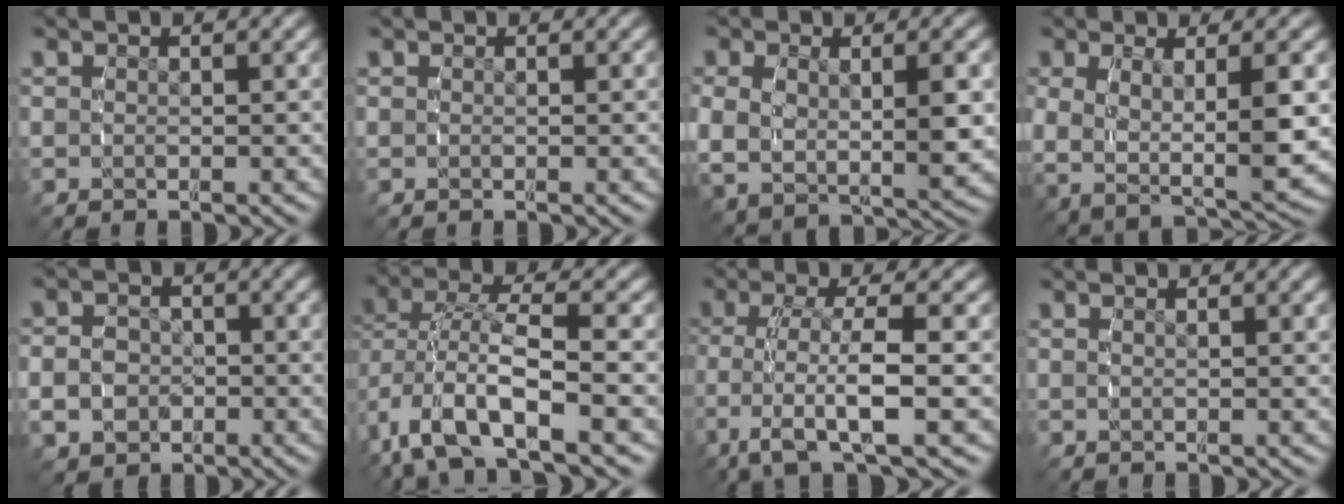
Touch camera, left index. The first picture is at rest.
{"total": 0.0}
{"total": 6.6, "force": [0.9, 4.6, 4.7], "torque": [-0.117, -0.016, 0.023]}
{"total": 8.9, "force": [0.6, 5.5, 7.0], "torque": [-0.147, -0.018, 0.013]}
{"total": 4.5, "force": [-1.1, 3.9, 2.0], "torque": [-0.035, -0.015, -0.020]}
{"total": 6.3, "force": [-1.7, 3.4, 5.0], "torque": [-0.120, -0.011, -0.024]}
{"total": 6.0, "force": [-0.9, 2.4, 5.4], "torque": [-0.119, -0.013, -0.009]}
{"total": 1.1, "force": [0.4, 0.0, 1.0], "torque": [-0.013, 0.008, 0.005]}